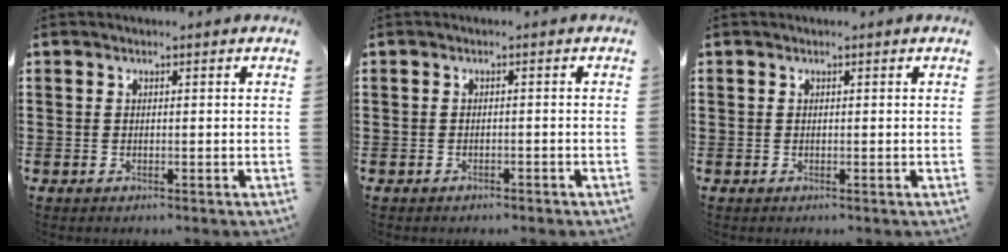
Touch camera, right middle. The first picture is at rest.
{"total": 0.8, "force": [-0.8, 0.2, 0.1], "torque": [-0.004, -0.002, -0.016]}
{"total": 0.0}